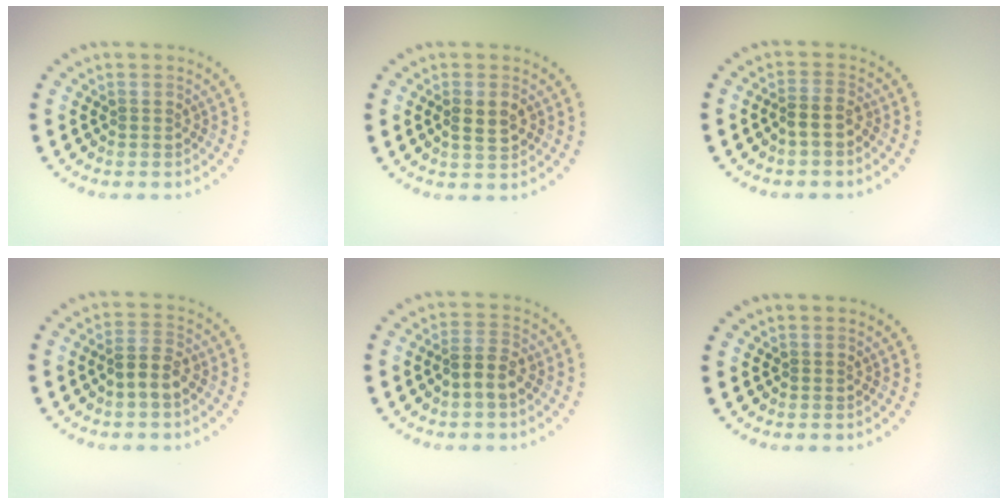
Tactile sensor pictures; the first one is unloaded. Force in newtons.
{"total": 2.1, "press": 2.1, "slide": 0.2}
{"total": 1.7, "press": 1.4, "slide": 1.0}
{"total": 2.6, "press": 2.4, "slide": 0.8}
{"total": 2.6, "press": 2.5, "slide": 0.7}
{"total": 0.0}